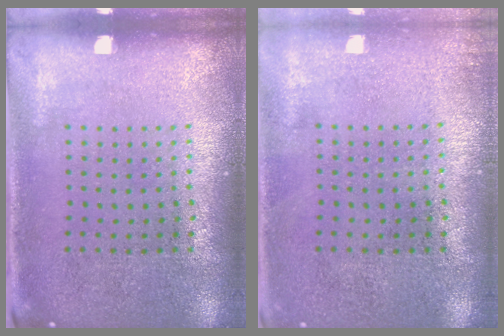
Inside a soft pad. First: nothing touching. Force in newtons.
{"total": 0.5, "press": 0.5, "slide": 0.1}